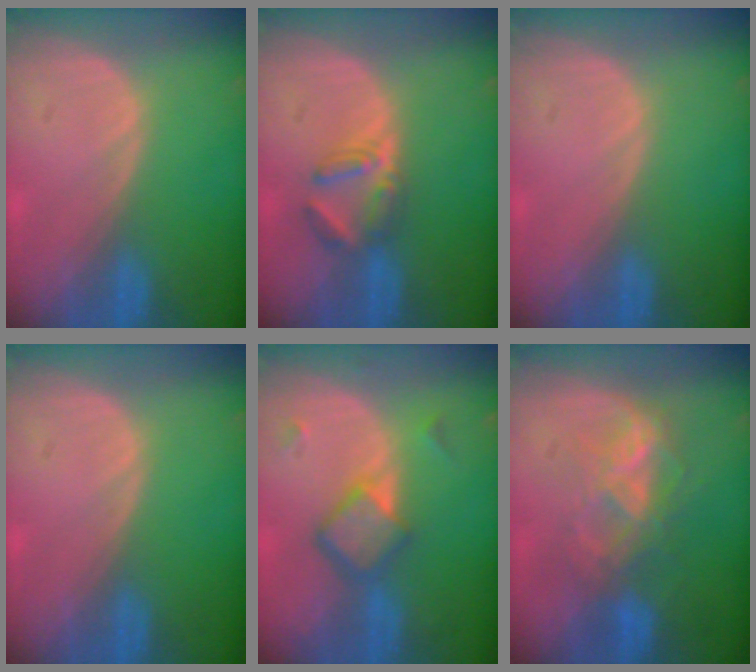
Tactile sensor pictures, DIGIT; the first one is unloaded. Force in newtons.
{"total": 4.4, "press": 4.3, "slide": 1.1}
{"total": 0.0}
{"total": 0.0}
{"total": 6.2, "press": 5.3, "slide": 3.2}
{"total": 6.7, "press": 6.5, "slide": 1.5}